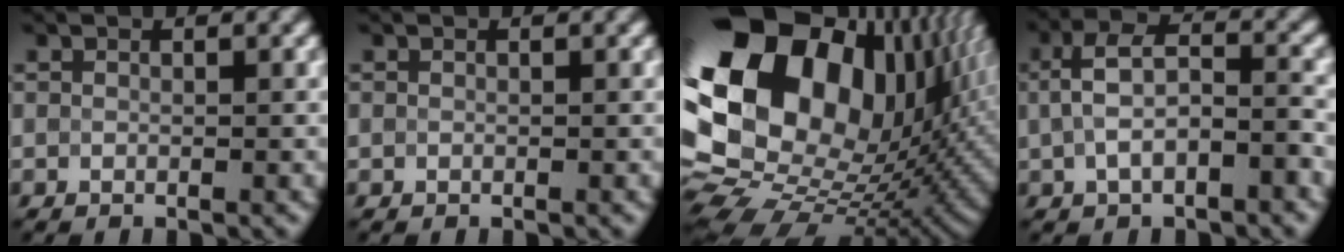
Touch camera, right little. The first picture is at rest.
{"total": 0.0}
{"total": 22.0, "force": [5.3, 15.1, 15.1], "torque": [-0.312, 0.025, 0.096]}
{"total": 4.9, "force": [-0.4, 2.6, 4.2], "torque": [-0.084, 0.011, -0.008]}